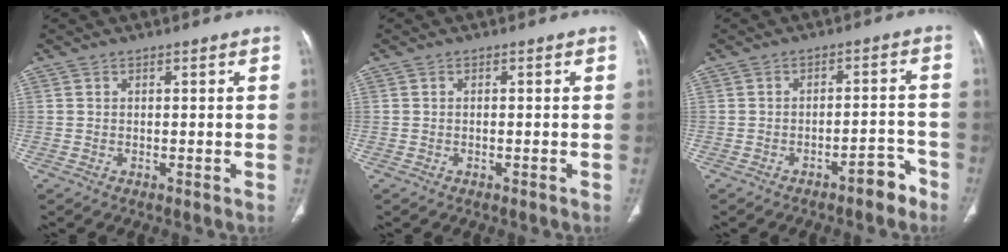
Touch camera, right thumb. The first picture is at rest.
{"total": 0.0}
{"total": 4.6, "force": [-3.5, 1.6, 2.6], "torque": [-0.025, 0.043, -0.045]}